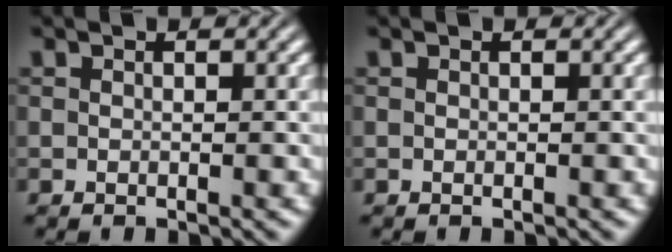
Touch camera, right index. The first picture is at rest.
{"total": 0.0}